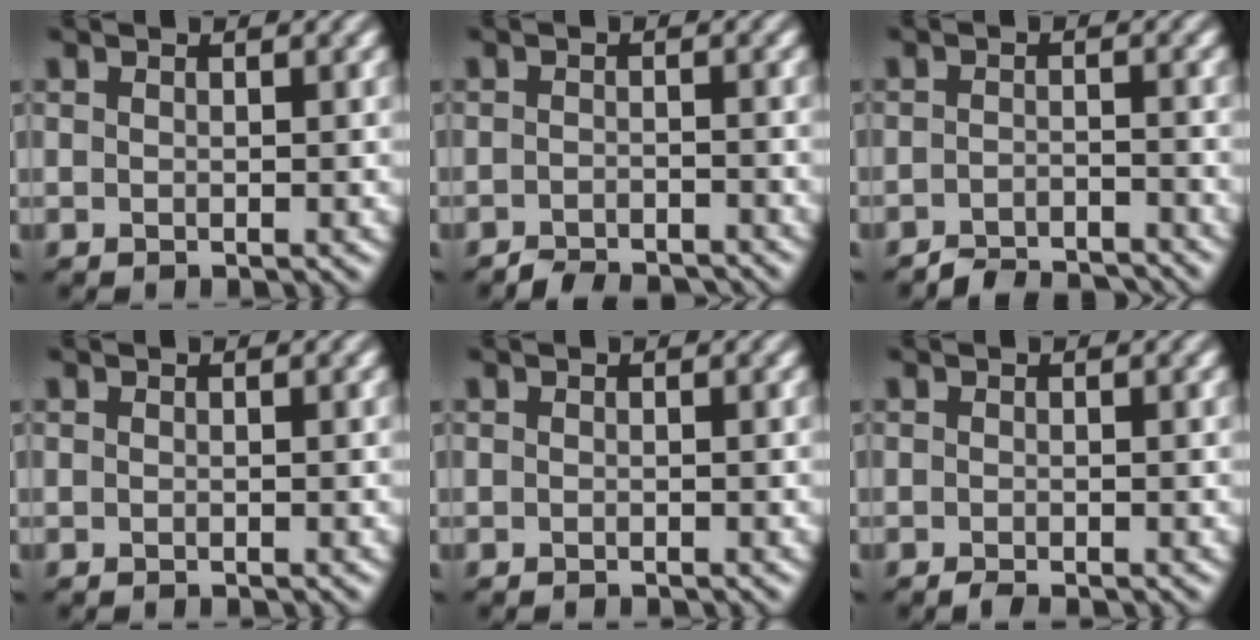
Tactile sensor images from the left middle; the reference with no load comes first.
{"total": 2.8, "force": [-2.8, 0.3, 0.5], "torque": [-0.006, 0.003, -0.049]}
{"total": 3.7, "force": [-3.6, 0.5, 0.6], "torque": [-0.012, 0.002, -0.063]}
{"total": 0.6, "force": [-0.6, -0.1, 0.0], "torque": [0.000, -0.003, -0.011]}
{"total": 0.9, "force": [-0.9, -0.1, 0.1], "torque": [0.002, -0.002, -0.014]}
{"total": 0.6, "force": [-0.6, -0.1, 0.3], "torque": [-0.005, 0.003, -0.012]}